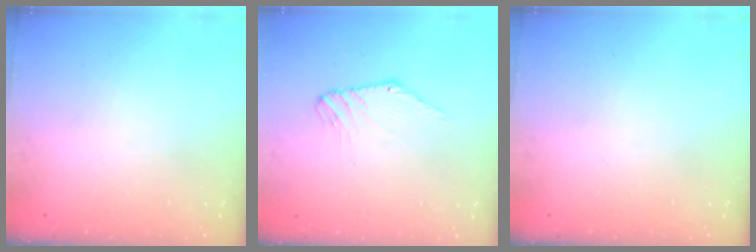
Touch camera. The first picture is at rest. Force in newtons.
{"total": 0.7, "press": 0.7, "slide": 0.2}
{"total": 0.0}